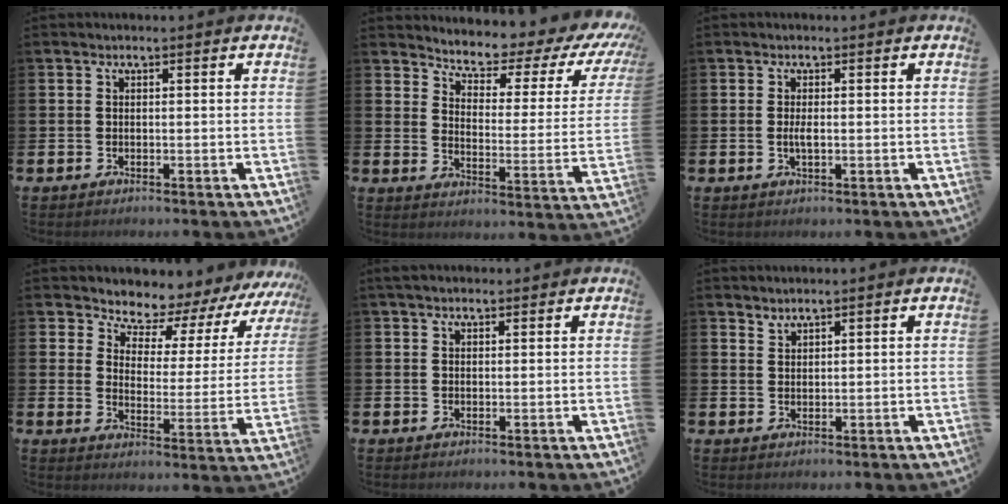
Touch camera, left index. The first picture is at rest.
{"total": 4.9, "force": [4.6, 1.2, 1.1], "torque": [-0.041, -0.048, 0.069]}
{"total": 1.4, "force": [0.0, 0.4, 1.3], "torque": [-0.019, -0.002, -0.003]}
{"total": 6.5, "force": [6.2, 1.8, 0.3], "torque": [-0.027, -0.067, 0.101]}
{"total": 1.6, "force": [1.3, 0.7, 0.6], "torque": [-0.001, 0.002, 0.021]}
{"total": 1.7, "force": [1.7, 0.2, -0.2], "torque": [0.007, -0.006, 0.031]}